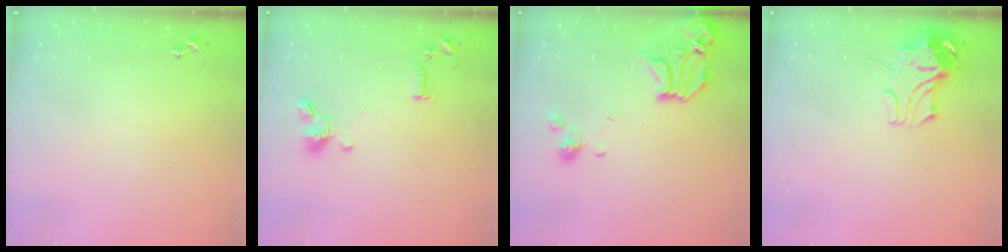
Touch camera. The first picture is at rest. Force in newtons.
{"total": 13.7, "press": 13.6, "slide": 2.1}
{"total": 14.9, "press": 14.7, "slide": 2.2}
{"total": 9.8, "press": 9.7, "slide": 1.2}